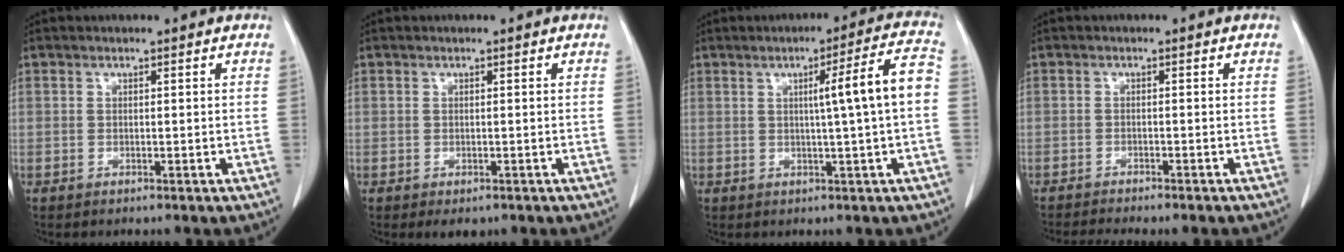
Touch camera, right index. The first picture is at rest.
{"total": 1.6, "force": [-0.9, 1.0, 0.9], "torque": [-0.006, 0.000, -0.004]}
{"total": 8.3, "force": [0.3, -1.1, 8.2], "torque": [-0.117, 0.010, 0.005]}
{"total": 6.5, "force": [-5.8, 0.5, 2.9], "torque": [-0.032, -0.004, -0.082]}